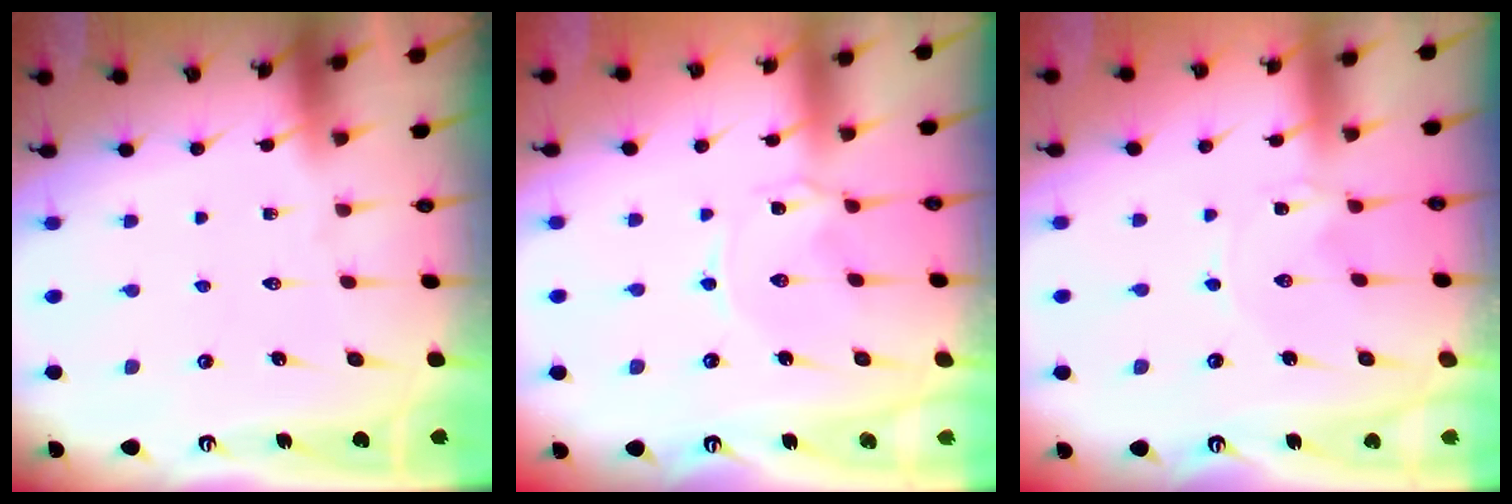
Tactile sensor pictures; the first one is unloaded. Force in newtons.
{"total": 0.5, "press": 0.5, "slide": 0.1}
{"total": 0.0}